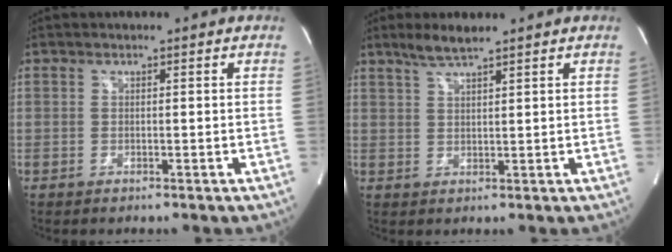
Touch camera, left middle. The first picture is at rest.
{"total": 3.9, "force": [3.2, 0.1, 2.3], "torque": [-0.056, 0.004, 0.063]}